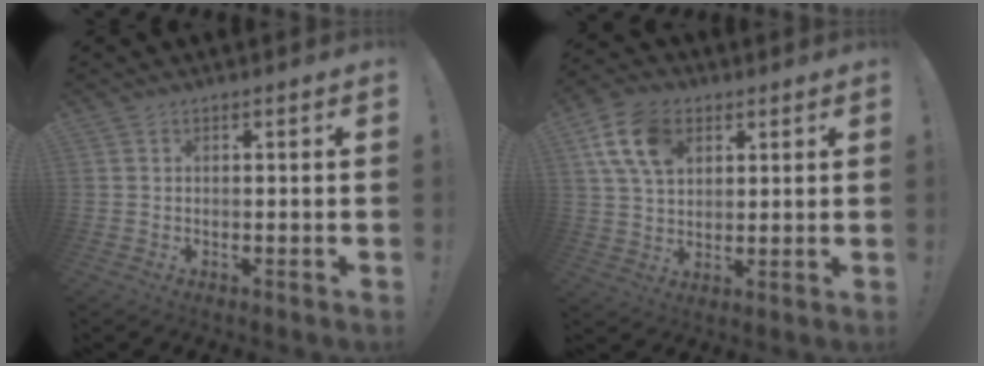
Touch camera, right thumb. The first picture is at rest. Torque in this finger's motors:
{"motor_torque": [0.34, 1.46, 0.09, 0.23, 0.42]}